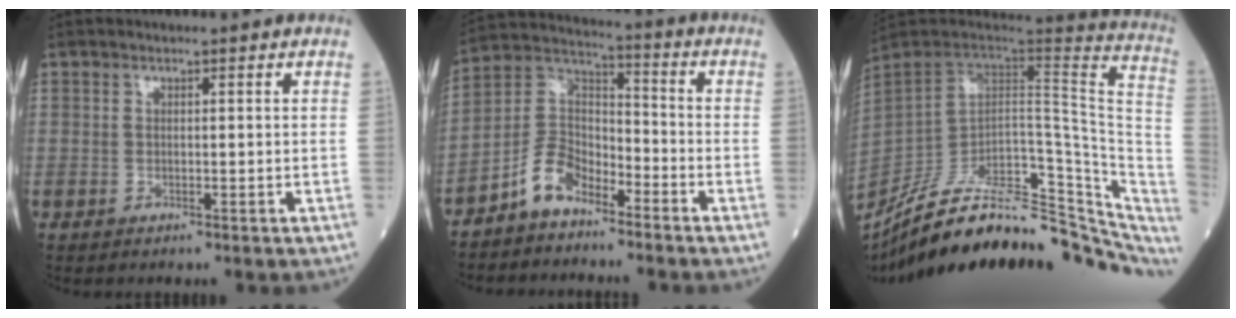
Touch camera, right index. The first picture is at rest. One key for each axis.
{"total": 7.8, "fx": -5.5, "fy": 4.1, "fz": 3.7, "tx": -0.079, "ty": 0.022, "tz": -0.113}
{"total": 30.0, "fx": -23.4, "fy": 8.8, "fz": 16.5, "tx": -0.198, "ty": -0.006, "tz": -0.333}